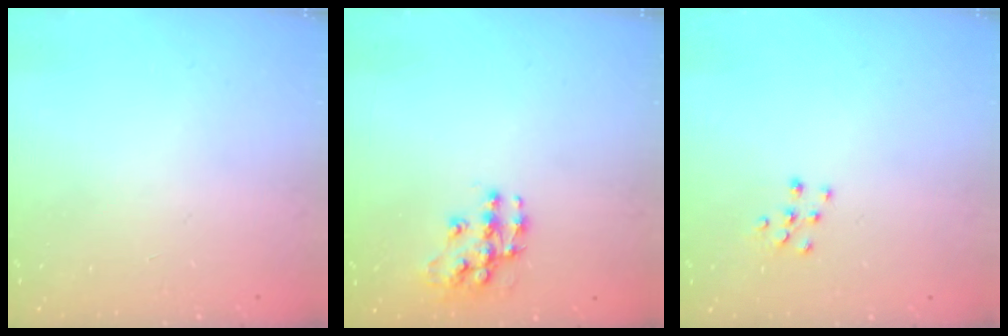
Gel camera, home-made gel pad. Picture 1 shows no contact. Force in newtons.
{"total": 10.9, "press": 10.9, "slide": 0.8}
{"total": 6.8, "press": 6.8, "slide": 0.4}